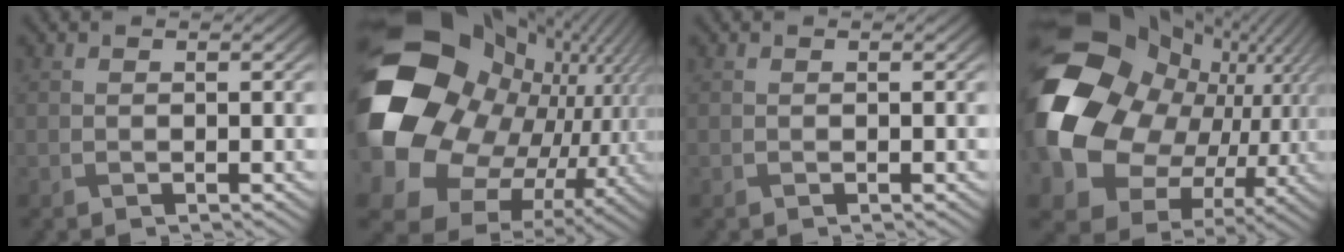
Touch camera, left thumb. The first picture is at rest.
{"total": 21.8, "force": [0.1, 17.1, 13.6], "torque": [-0.342, -0.061, 0.047]}
{"total": 0.0}
{"total": 23.2, "force": [0.1, 19.4, 12.6], "torque": [-0.309, -0.067, 0.011]}